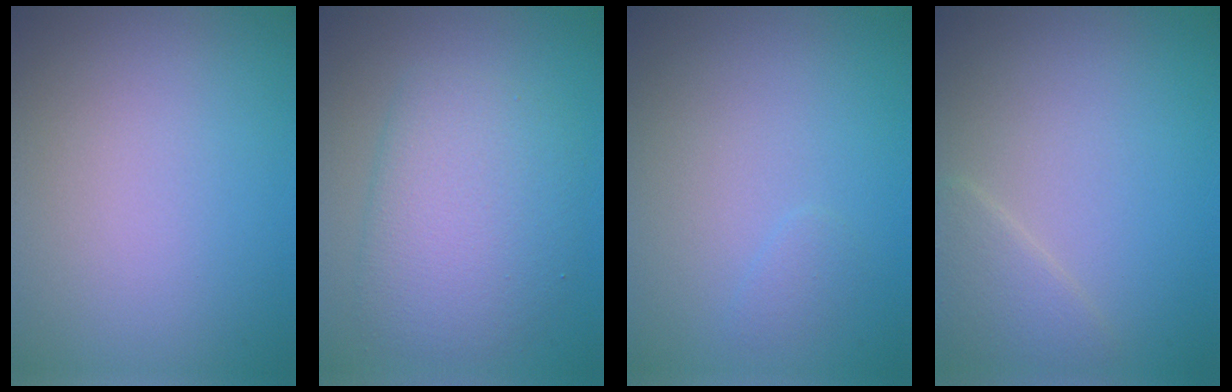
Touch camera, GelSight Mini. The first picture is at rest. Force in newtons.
{"total": 5.7, "press": 5.7, "slide": 0.1}
{"total": 0.7, "press": 0.7, "slide": 0.1}
{"total": 2.1, "press": 2.1, "slide": 0.1}